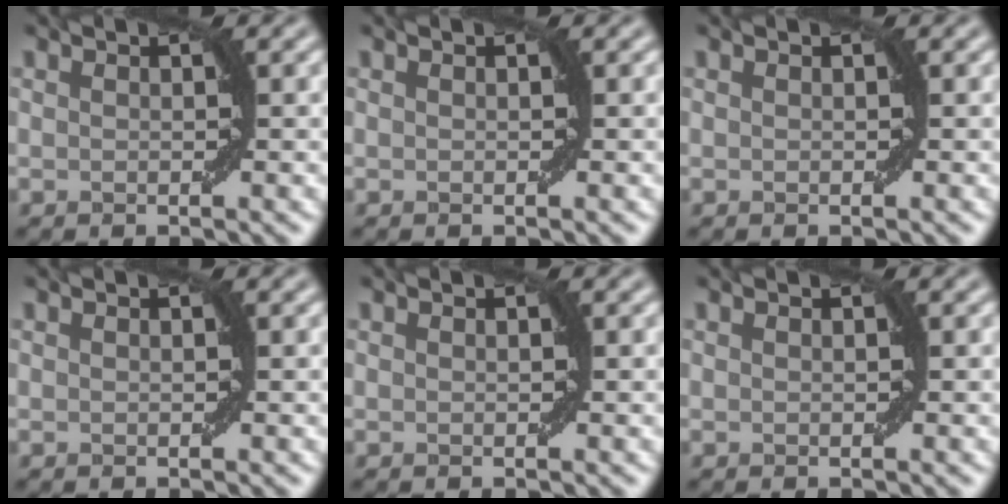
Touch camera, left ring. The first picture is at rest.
{"total": 0.0}
{"total": 0.0}
{"total": 0.0}
{"total": 0.0}
{"total": 0.0}